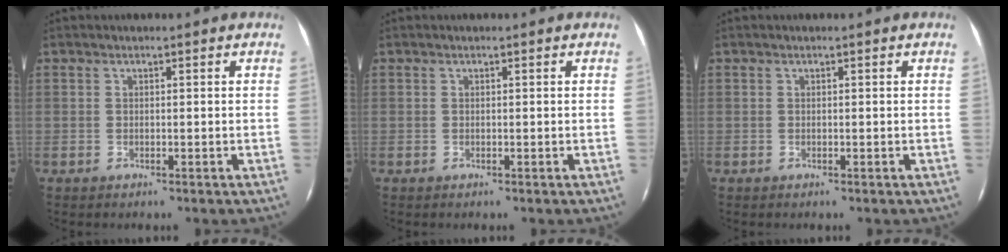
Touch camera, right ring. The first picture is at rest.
{"total": 0.0}
{"total": 0.0}